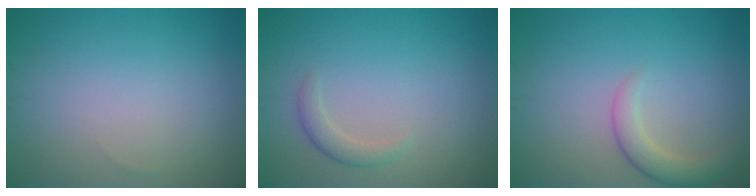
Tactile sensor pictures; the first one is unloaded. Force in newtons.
{"total": 1.5, "press": 1.5, "slide": 0.1}
{"total": 2.7, "press": 2.7, "slide": 0.2}